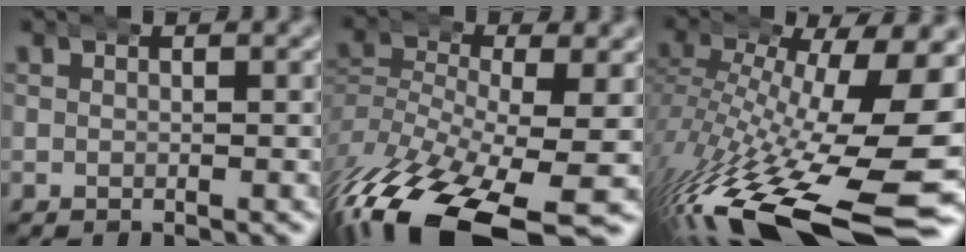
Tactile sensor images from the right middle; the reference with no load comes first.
{"total": 10.1, "force": [-6.5, 3.6, 6.9], "torque": [-0.159, -0.048, -0.079]}
{"total": 15.2, "force": [-7.4, 5.1, 12.3], "torque": [-0.213, -0.051, -0.080]}